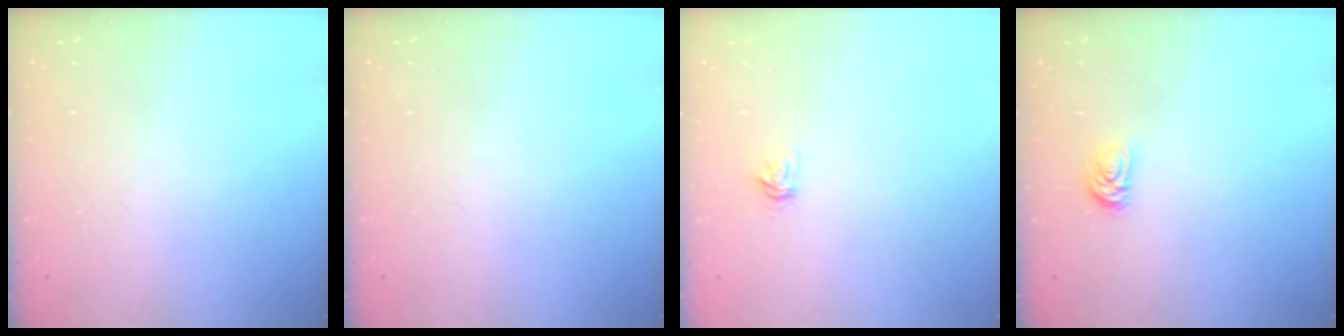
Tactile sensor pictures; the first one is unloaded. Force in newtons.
{"total": 0.0}
{"total": 3.6, "press": 3.6, "slide": 0.4}
{"total": 3.6, "press": 3.6, "slide": 0.6}